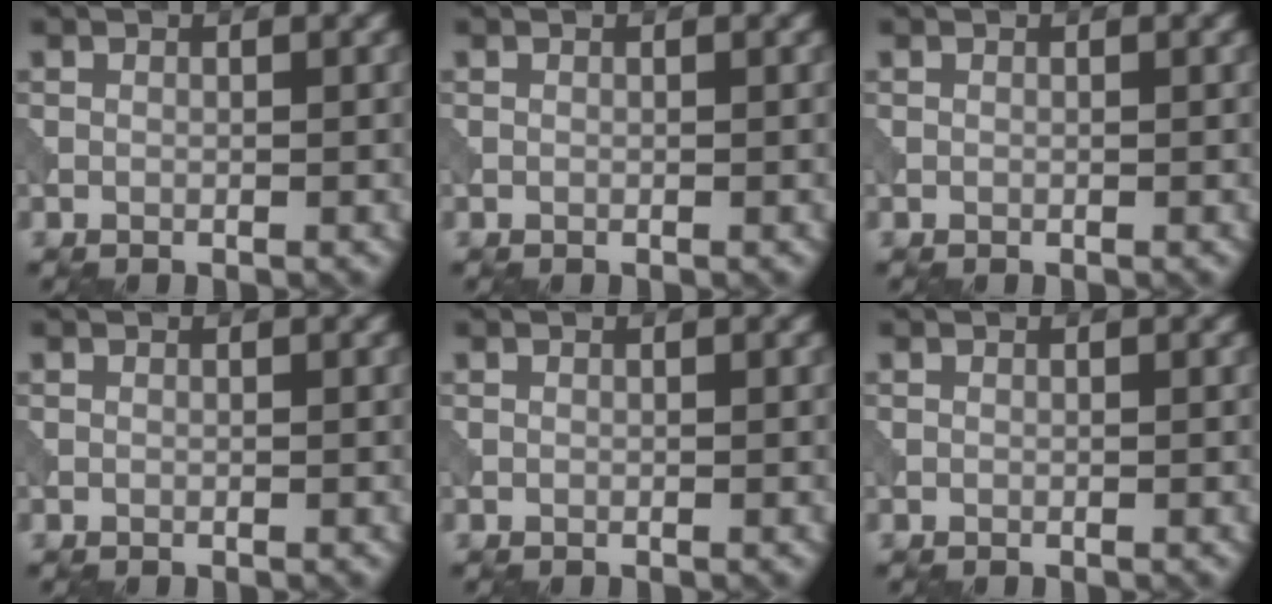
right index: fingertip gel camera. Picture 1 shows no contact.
{"total": 0.0}
{"total": 0.0}
{"total": 0.0}
{"total": 0.0}
{"total": 0.0}